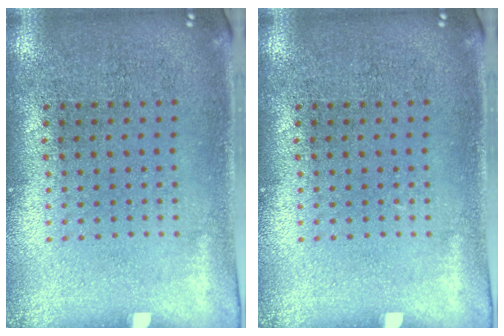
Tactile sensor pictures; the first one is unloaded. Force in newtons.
{"total": 0.0}